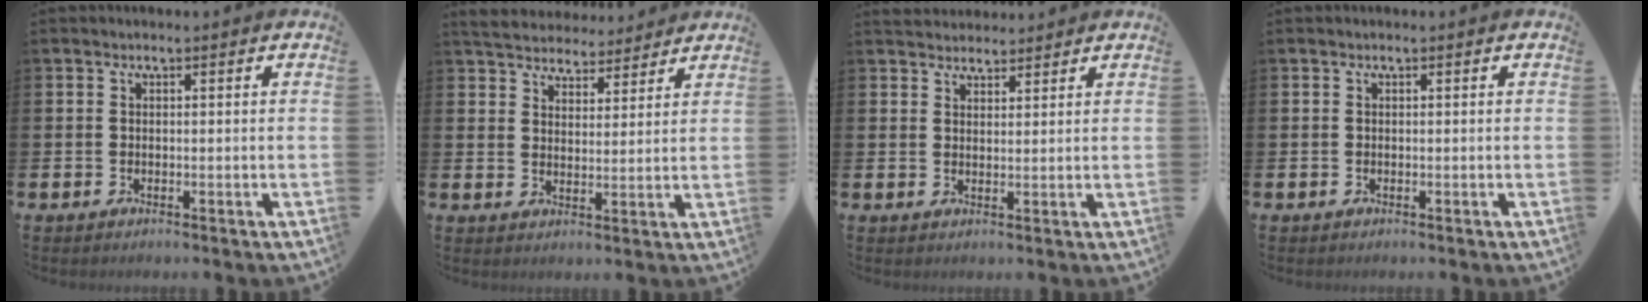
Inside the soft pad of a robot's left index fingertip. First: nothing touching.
{"total": 5.3, "force": [5.2, 1.2, 0.0], "torque": [-0.020, -0.031, 0.092]}
{"total": 3.0, "force": [2.8, 0.9, -0.1], "torque": [0.005, -0.014, 0.052]}
{"total": 0.0}